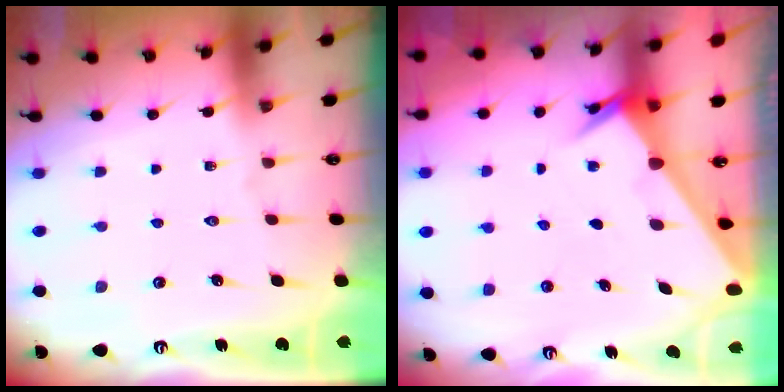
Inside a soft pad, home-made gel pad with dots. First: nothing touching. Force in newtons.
{"total": 2.7, "press": 2.7, "slide": 0.2}